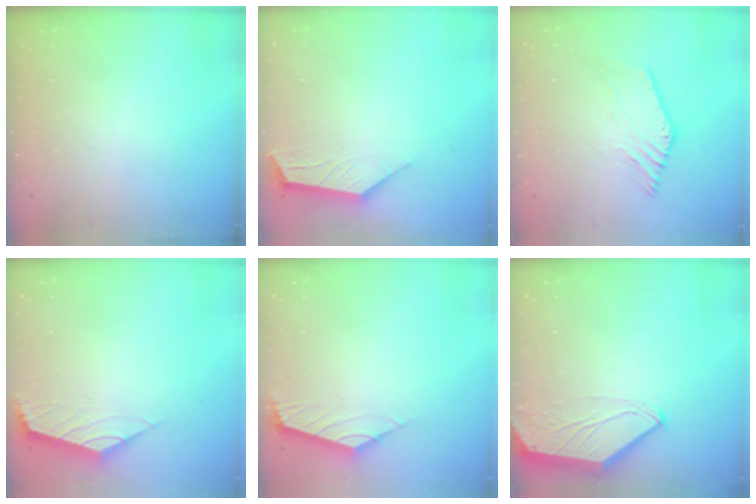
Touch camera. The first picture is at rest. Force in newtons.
{"total": 4.0, "press": 3.9, "slide": 0.6}
{"total": 4.2, "press": 4.1, "slide": 0.8}
{"total": 2.3, "press": 2.2, "slide": 0.6}
{"total": 2.4, "press": 2.3, "slide": 0.6}
{"total": 0.0}